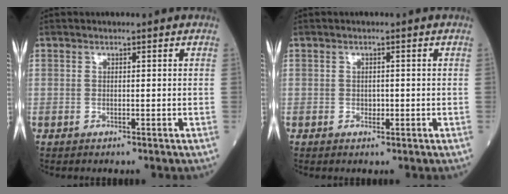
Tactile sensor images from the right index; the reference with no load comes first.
{"total": 1.0, "force": [-0.2, 0.8, 0.6], "torque": [-0.012, 0.002, 0.001]}